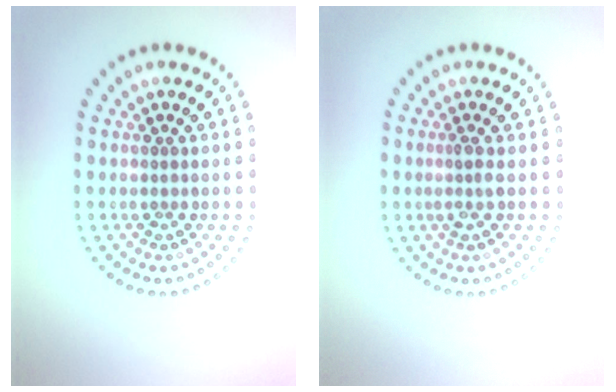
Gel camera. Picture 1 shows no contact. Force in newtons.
{"total": 1.2, "press": 1.0, "slide": 0.7}